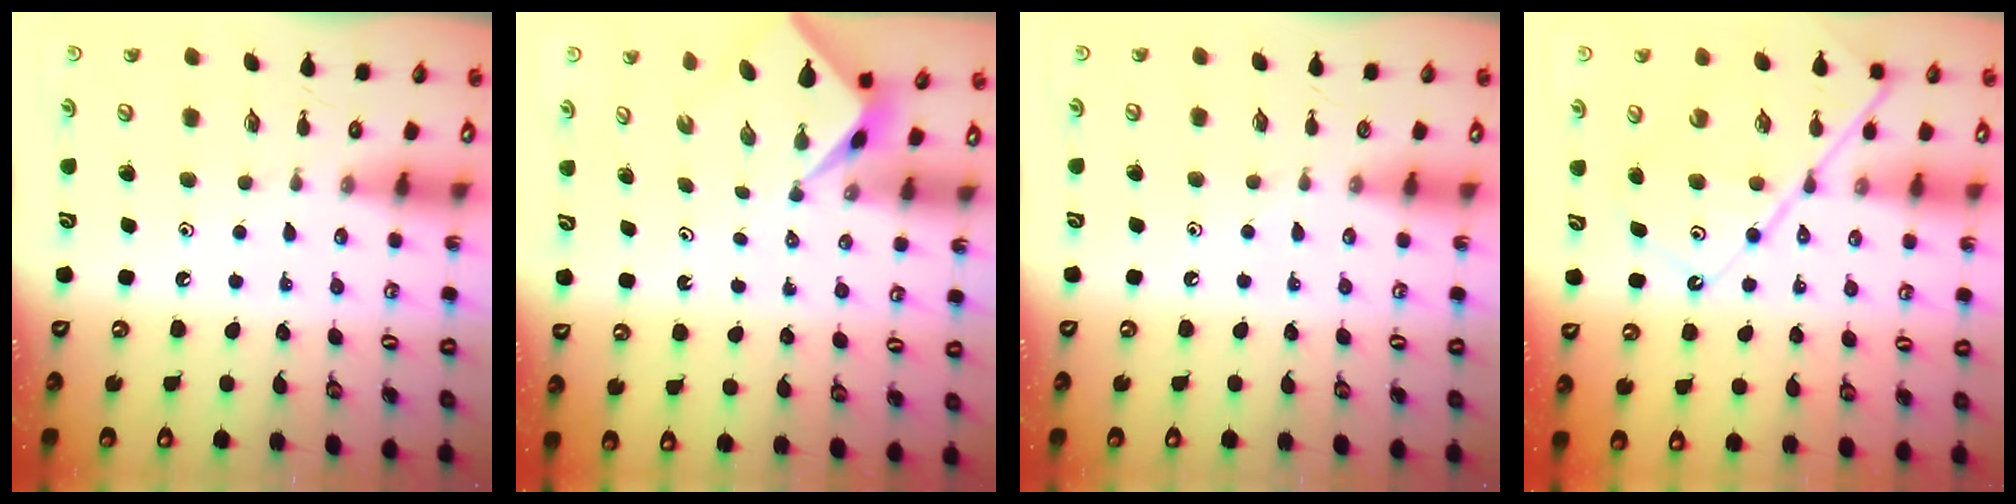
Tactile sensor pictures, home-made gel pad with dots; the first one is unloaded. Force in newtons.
{"total": 2.2, "press": 2.2, "slide": 0.2}
{"total": 2.7, "press": 2.7, "slide": 0.4}
{"total": 12.1, "press": 12.0, "slide": 1.4}